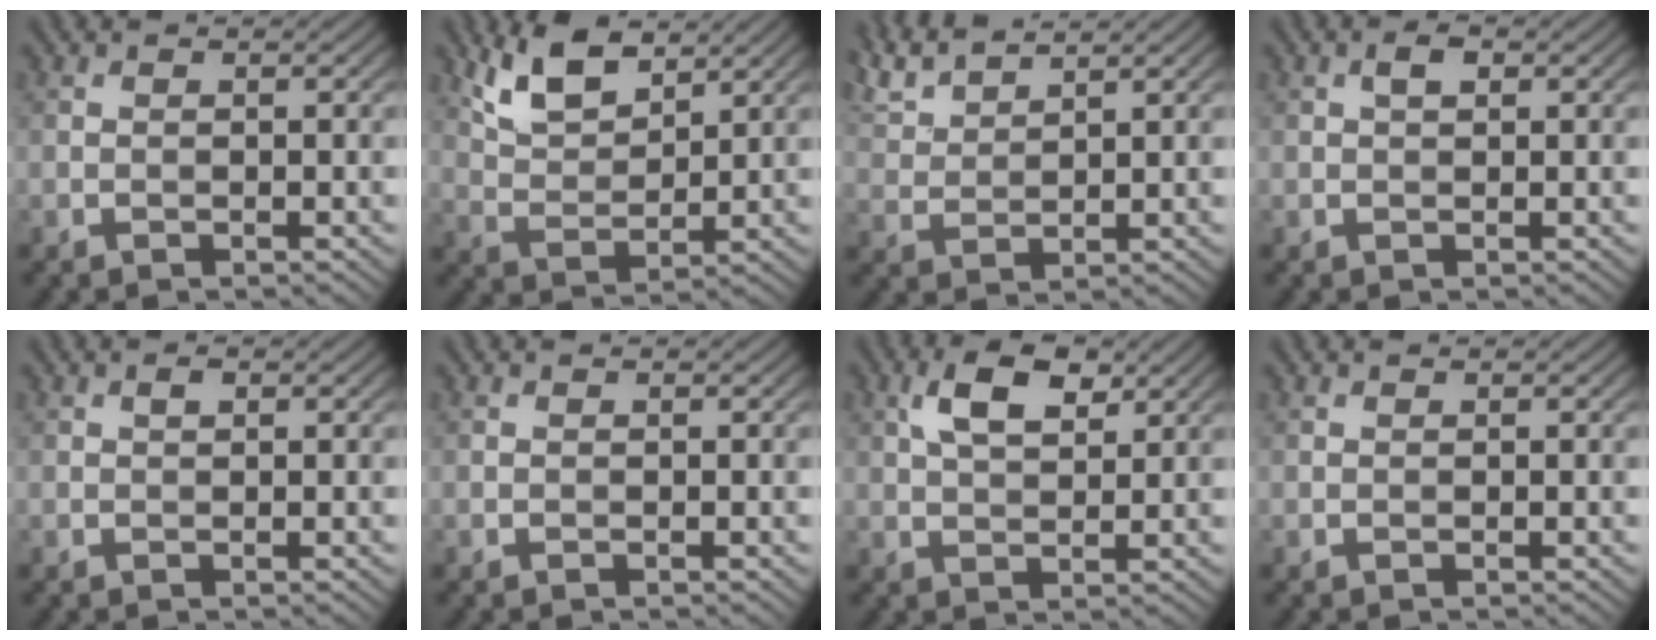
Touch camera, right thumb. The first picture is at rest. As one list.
[{"total": 6.8, "force": [4.7, 2.7, 4.0], "torque": [-0.094, 0.001, 0.099]}, {"total": 5.2, "force": [4.6, 0.9, 2.3], "torque": [-0.065, 0.012, 0.099]}, {"total": 1.6, "force": [0.5, 0.8, 1.2], "torque": [-0.022, 0.004, 0.008]}, {"total": 0.7, "force": [0.3, 0.3, 0.5], "torque": [-0.010, 0.001, 0.004]}, {"total": 0.0}, {"total": 5.7, "force": [2.6, 2.8, 4.3], "torque": [-0.087, 0.005, 0.046]}, {"total": 0.0}]